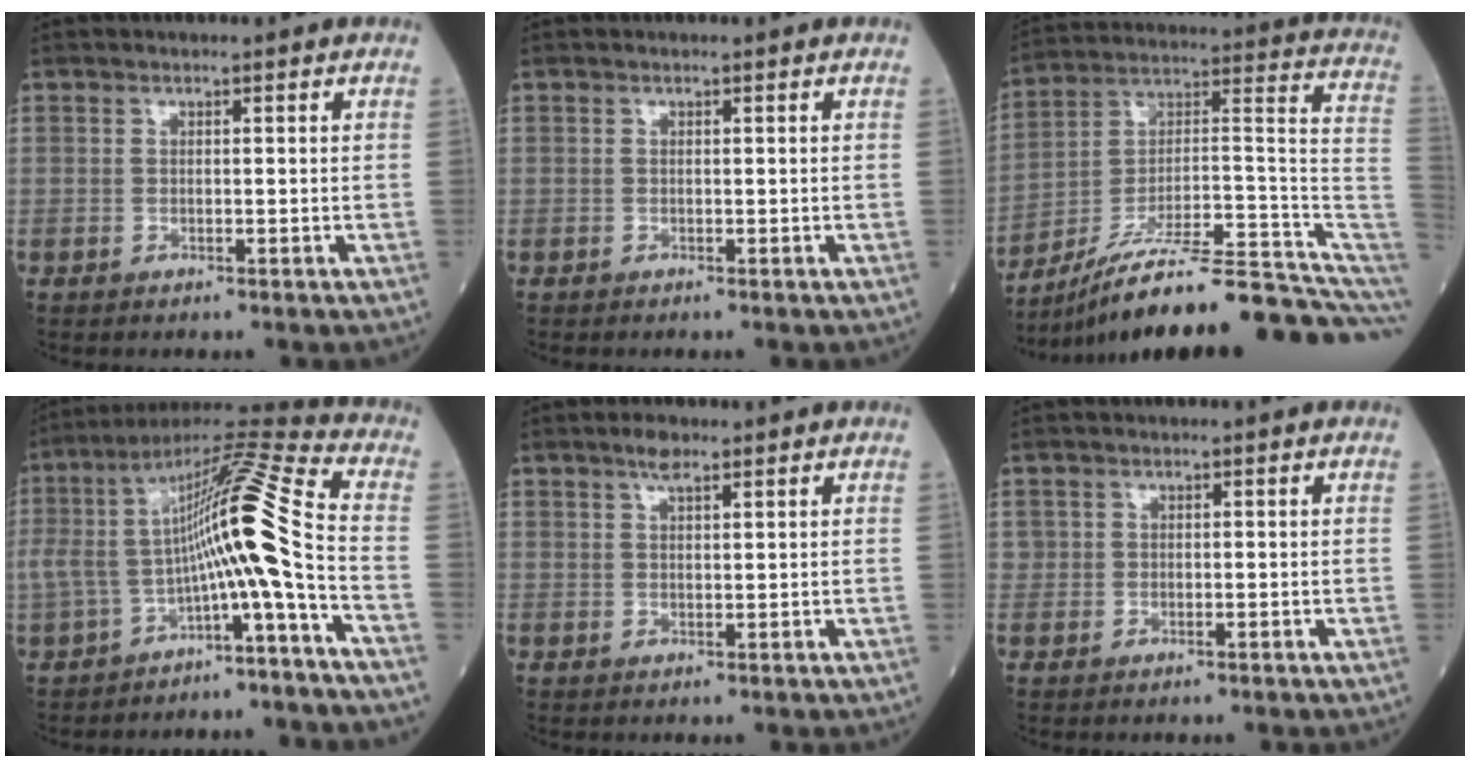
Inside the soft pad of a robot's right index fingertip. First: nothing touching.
{"total": 0.0}
{"total": 24.3, "force": [-19.6, 1.5, 14.3], "torque": [-0.130, 0.041, -0.300]}
{"total": 15.4, "force": [-2.8, 0.1, 15.1], "torque": [-0.280, 0.044, -0.053]}
{"total": 2.3, "force": [1.7, 0.5, 1.5], "torque": [-0.029, 0.005, 0.029]}
{"total": 0.8, "force": [0.0, 0.7, 0.4], "torque": [-0.008, 0.002, -0.001]}